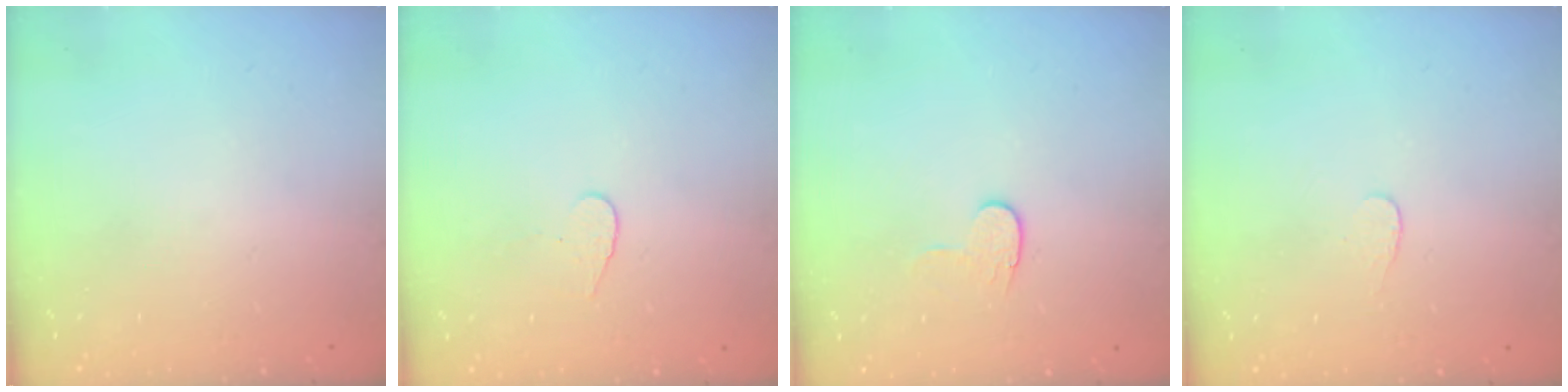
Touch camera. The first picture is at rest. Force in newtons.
{"total": 3.6, "press": 3.6, "slide": 0.3}
{"total": 6.2, "press": 6.2, "slide": 0.5}
{"total": 3.0, "press": 3.0, "slide": 0.2}